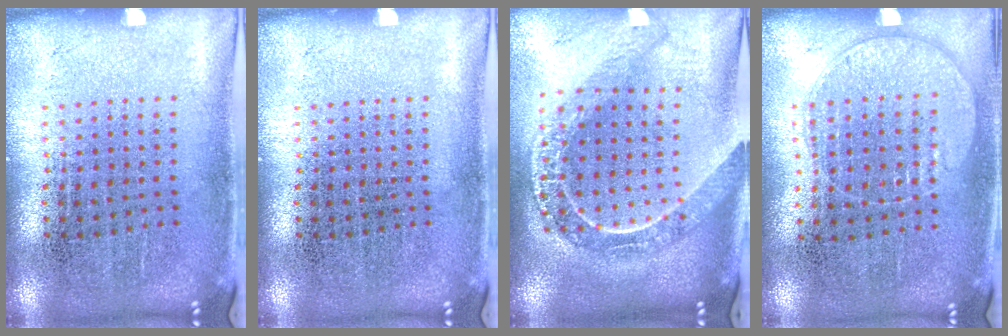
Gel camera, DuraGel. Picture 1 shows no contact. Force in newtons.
{"total": 0.0}
{"total": 2.2, "press": 1.9, "slide": 1.1}
{"total": 1.0, "press": 0.9, "slide": 0.4}